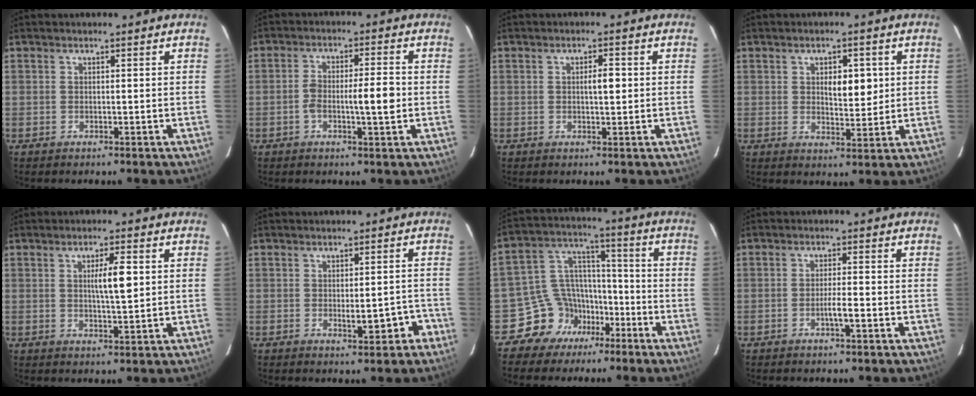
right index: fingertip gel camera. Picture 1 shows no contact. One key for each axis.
{"total": 6.7, "fx": -1.1, "fy": 1.4, "fz": 6.5, "tx": -0.119, "ty": 0.014, "tz": -0.019}
{"total": 2.8, "fx": 0.2, "fy": 0.9, "fz": 2.6, "tx": -0.046, "ty": 0.005, "tz": 0.004}
{"total": 5.6, "fx": 1.2, "fy": 2.5, "fz": 4.9, "tx": -0.075, "ty": 0.002, "tz": 0.023}
{"total": 5.3, "fx": 1.0, "fy": 0.9, "fz": 5.2, "tx": -0.088, "ty": 0.004, "tz": 0.018}
{"total": 4.7, "fx": -2.1, "fy": 1.6, "fz": 3.9, "tx": -0.050, "ty": 0.010, "tz": -0.020}
{"total": 10.7, "fx": -6.1, "fy": 8.4, "fz": 2.5, "tx": -0.055, "ty": 0.054, "tz": -0.097}
{"total": 3.0, "fx": -1.2, "fy": 0.3, "fz": 2.7, "tx": -0.047, "ty": 0.002, "tz": -0.020}